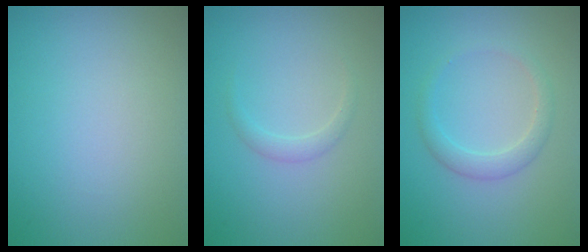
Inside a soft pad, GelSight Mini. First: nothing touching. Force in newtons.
{"total": 1.1, "press": 1.1, "slide": 0.1}
{"total": 2.1, "press": 2.1, "slide": 0.2}